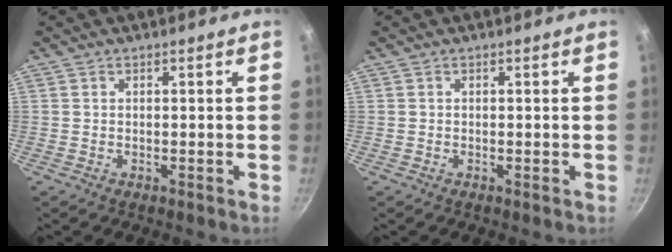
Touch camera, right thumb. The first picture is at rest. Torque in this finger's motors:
{"motor_torque": [2.64, 2.37, 0.34, -0.38, -0.02]}